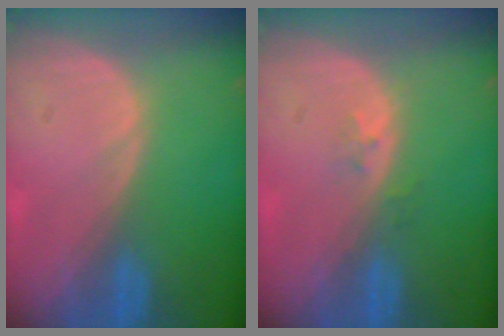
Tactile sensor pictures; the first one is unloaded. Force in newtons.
{"total": 1.6, "press": 1.2, "slide": 1.0}